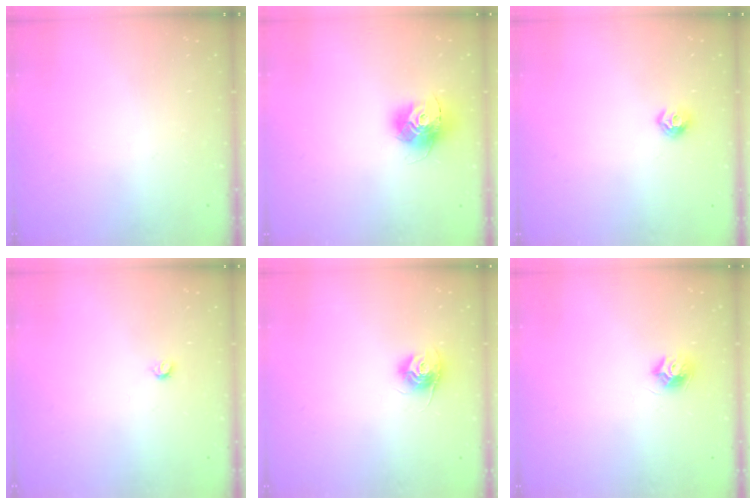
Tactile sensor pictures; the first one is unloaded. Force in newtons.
{"total": 13.4, "press": 13.3, "slide": 1.2}
{"total": 6.5, "press": 6.5, "slide": 0.7}
{"total": 3.4, "press": 3.4, "slide": 0.6}
{"total": 10.6, "press": 10.6, "slide": 0.7}
{"total": 7.9, "press": 7.9, "slide": 0.4}